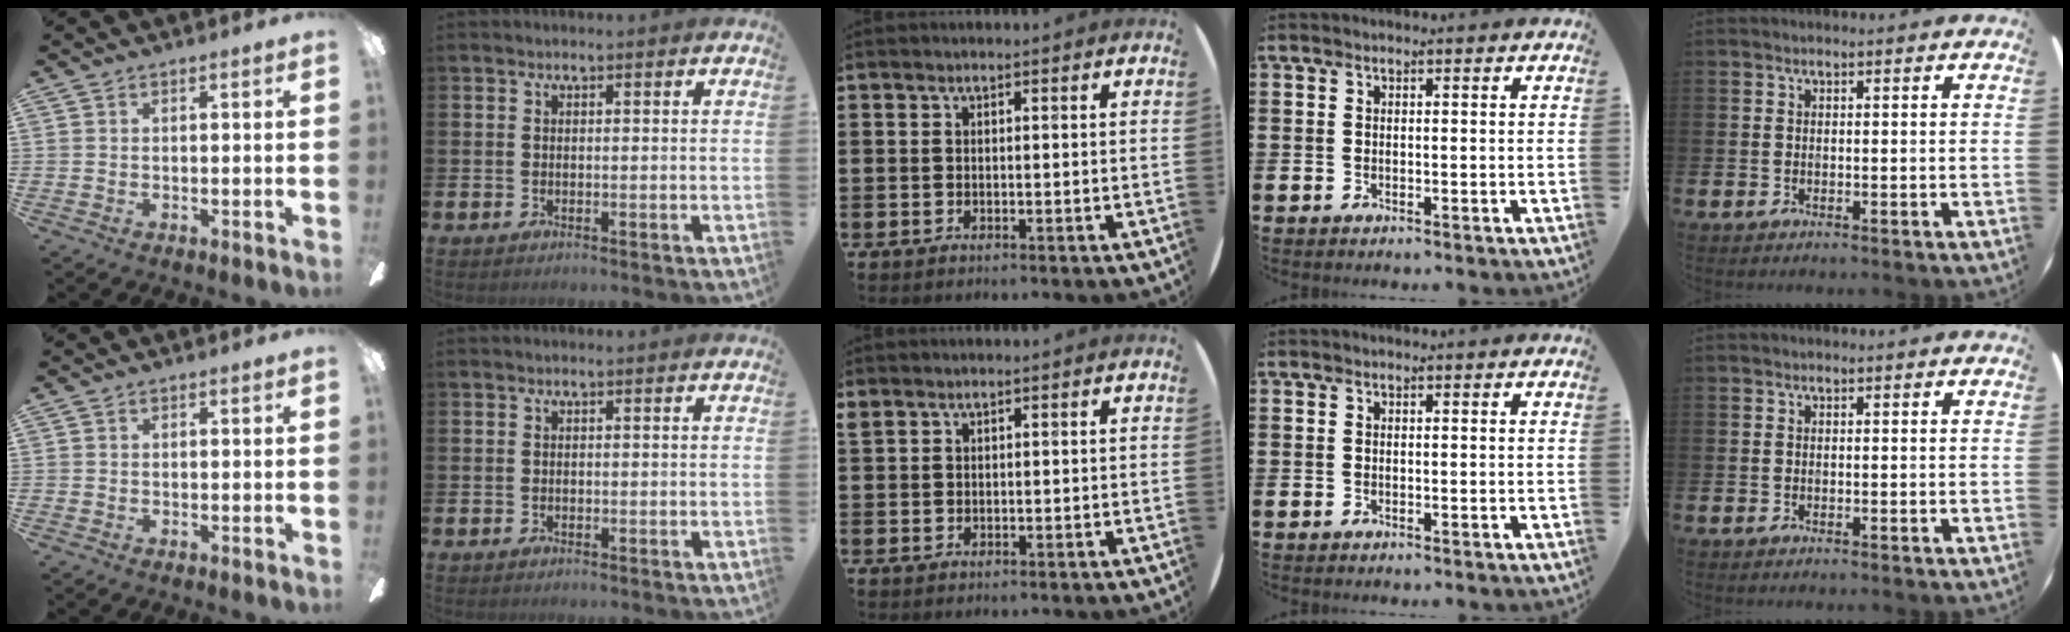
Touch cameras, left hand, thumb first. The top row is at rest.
{"thumb": {"total": 0.6, "force": [-0.3, 0.4, 0.2], "torque": [-0.002, 0.003, -0.008]}, "middle": {"total": 0.8, "force": [0.8, 0.3, -0.2], "torque": [0.002, 0.003, 0.015]}}